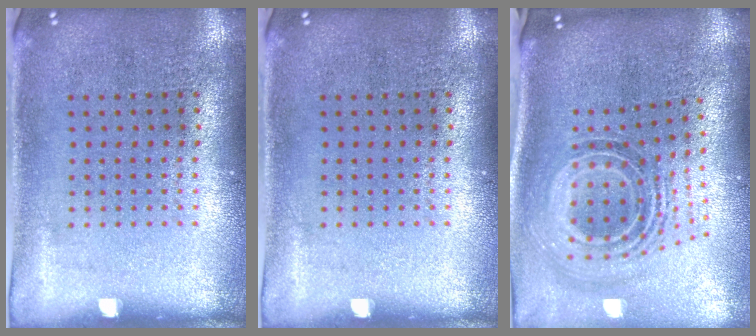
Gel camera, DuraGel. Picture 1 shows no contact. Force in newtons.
{"total": 0.0}
{"total": 1.9, "press": 1.4, "slide": 1.2}